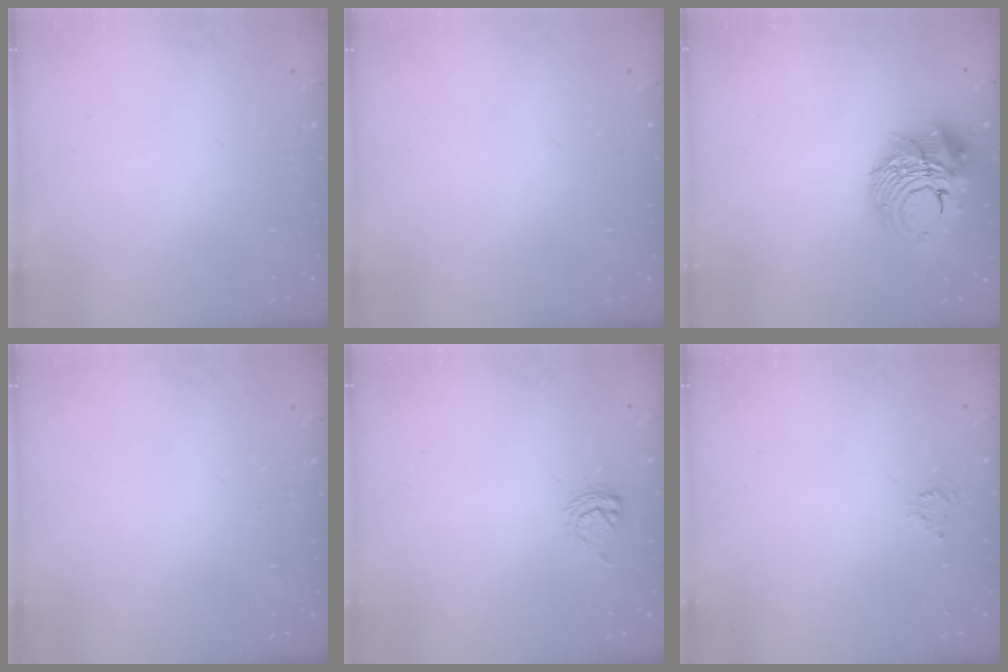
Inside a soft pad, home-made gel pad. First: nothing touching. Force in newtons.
{"total": 0.0}
{"total": 14.2, "press": 14.1, "slide": 1.8}
{"total": 0.0}
{"total": 5.0, "press": 4.9, "slide": 0.6}
{"total": 3.0, "press": 3.0, "slide": 0.4}